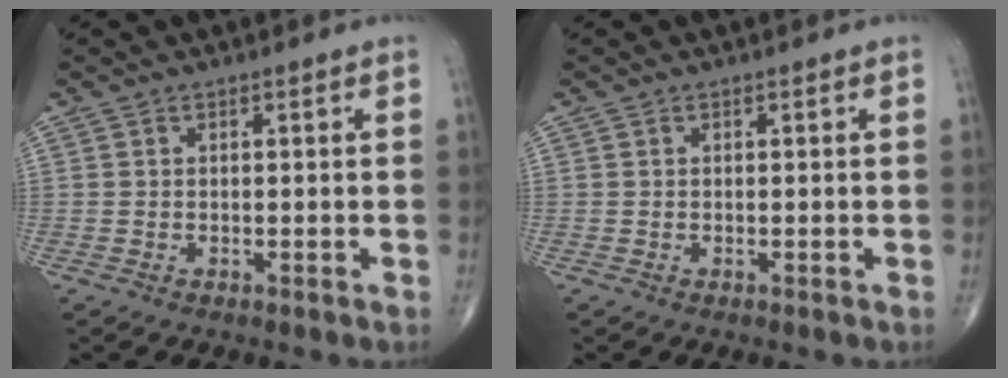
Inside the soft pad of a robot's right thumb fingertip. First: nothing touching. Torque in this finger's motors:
{"motor_torque": [0.02, 0.04, -0.01, 0.00, 0.00]}